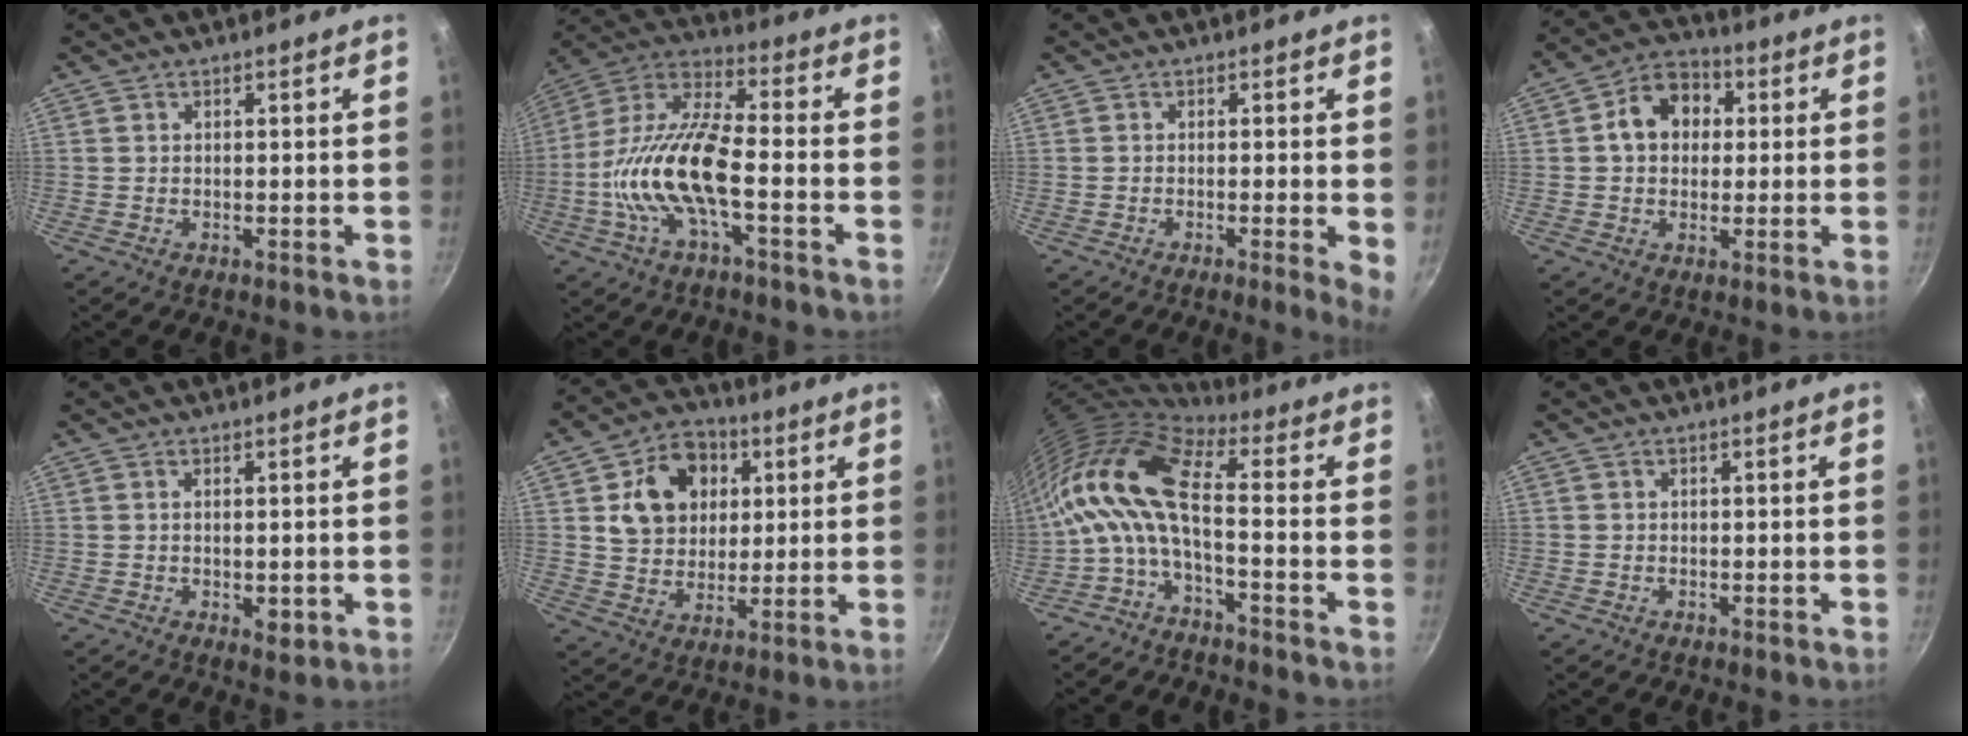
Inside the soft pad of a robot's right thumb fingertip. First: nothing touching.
{"total": 16.2, "force": [-4.2, 5.9, 14.6], "torque": [-0.281, 0.041, -0.096]}
{"total": 3.9, "force": [-0.5, 0.6, 3.9], "torque": [-0.051, -0.009, -0.012]}
{"total": 9.9, "force": [1.7, 7.8, 5.7], "torque": [-0.056, 0.019, 0.012]}
{"total": 2.9, "force": [-0.5, 1.4, 2.5], "torque": [-0.036, -0.009, -0.005]}
{"total": 13.8, "force": [3.7, 11.0, 7.4], "torque": [-0.091, 0.001, 0.062]}
{"total": 13.6, "force": [-1.9, 5.1, 12.5], "torque": [-0.266, 0.027, -0.050]}
{"total": 1.0, "force": [-0.4, 0.9, 0.1], "torque": [0.001, 0.005, -0.005]}